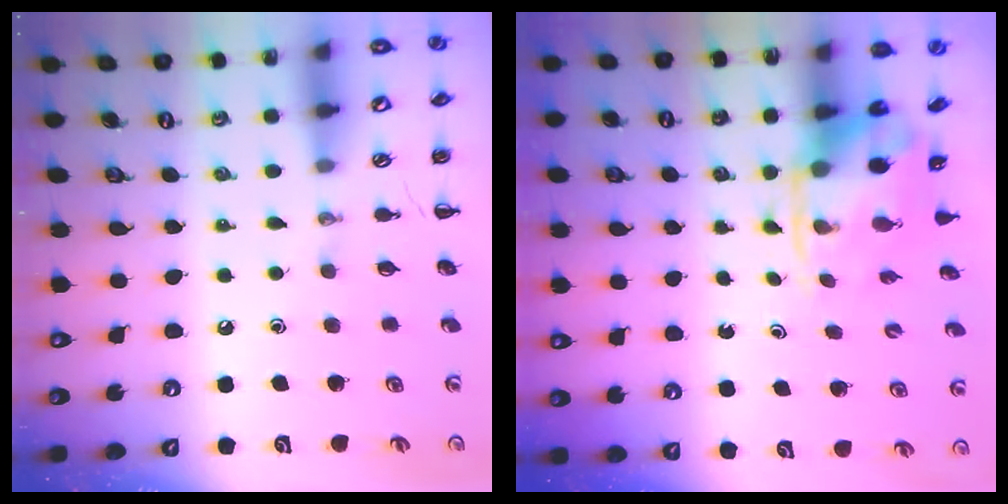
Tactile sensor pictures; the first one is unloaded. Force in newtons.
{"total": 3.8, "press": 3.7, "slide": 0.8}